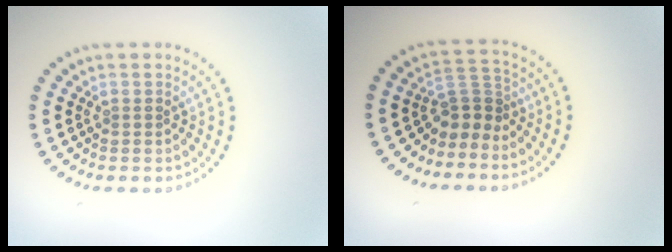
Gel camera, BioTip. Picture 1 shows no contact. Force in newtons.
{"total": 2.8, "press": 1.8, "slide": 2.1}